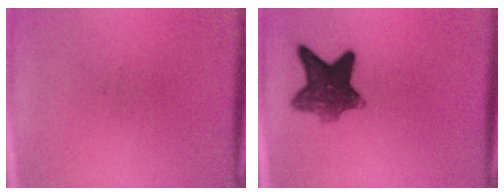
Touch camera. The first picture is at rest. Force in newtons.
{"total": 9.1}